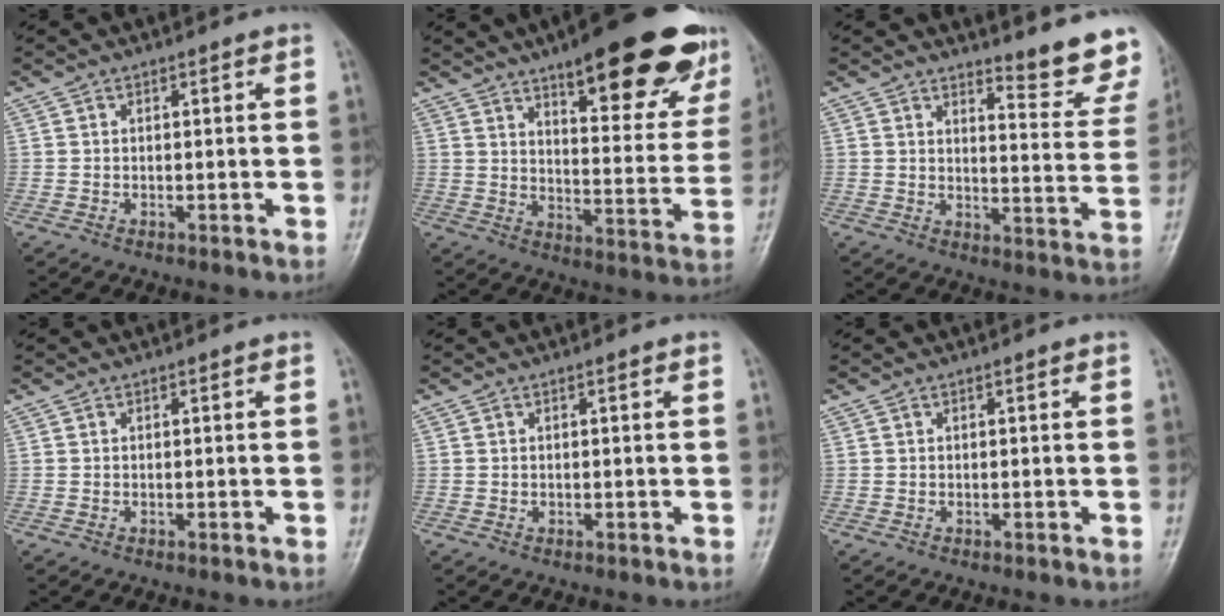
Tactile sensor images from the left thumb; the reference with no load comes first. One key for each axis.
{"total": 25.7, "fx": 16.2, "fy": 7.7, "fz": 18.4, "tx": -0.205, "ty": -0.062, "tz": 0.219}
{"total": 11.5, "fx": 10.4, "fy": 2.0, "fz": 4.4, "tx": -0.026, "ty": -0.110, "tz": 0.113}
{"total": 0.0}
{"total": 0.5, "fx": 0.2, "fy": 0.2, "fz": 0.4, "tx": -0.002, "ty": 0.001, "tz": 0.004}
{"total": 0.0}